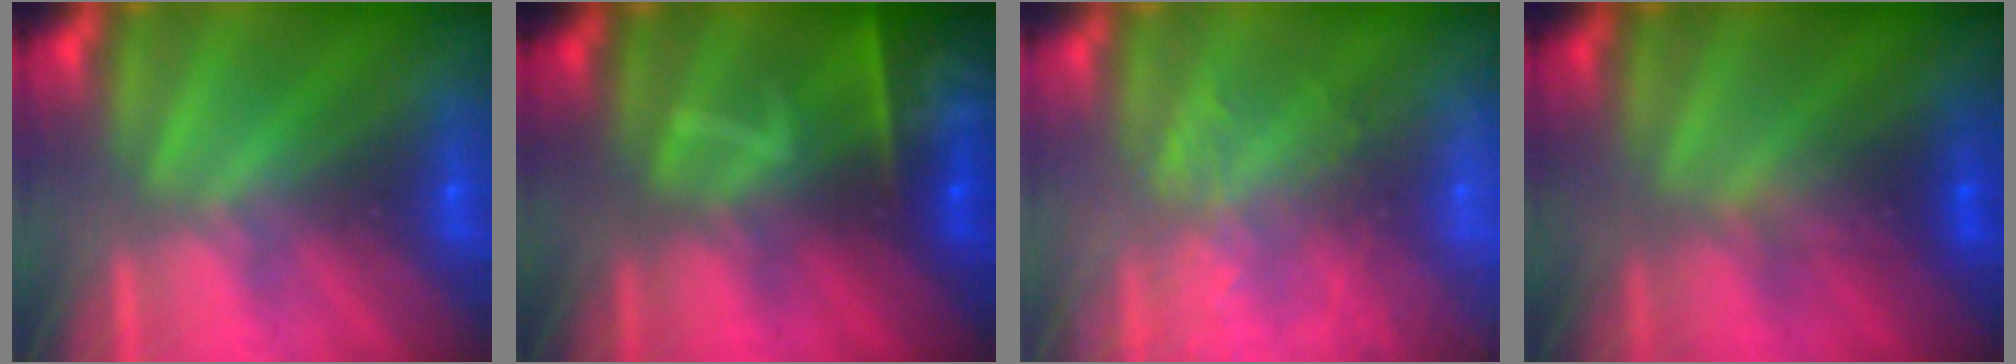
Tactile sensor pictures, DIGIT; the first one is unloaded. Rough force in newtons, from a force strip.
{"total": 7.4}
{"total": 6.6}
{"total": 2.3}